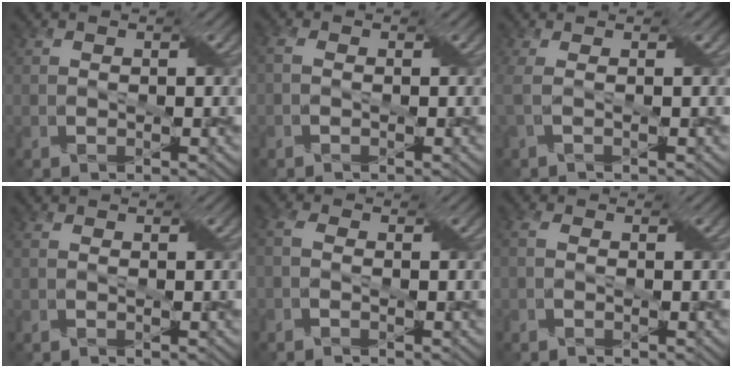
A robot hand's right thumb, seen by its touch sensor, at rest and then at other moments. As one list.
[{"total": 2.0, "force": [-0.1, 1.3, 1.5], "torque": [-0.035, 0.007, -0.009]}, {"total": 2.9, "force": [-0.1, 0.9, 2.8], "torque": [-0.080, 0.003, -0.005]}, {"total": 1.3, "force": [-0.1, 0.8, 1.1], "torque": [-0.023, 0.000, -0.005]}, {"total": 2.0, "force": [-0.6, 0.9, 1.7], "torque": [-0.042, 0.008, -0.021]}, {"total": 1.7, "force": [-0.4, 1.0, 1.4], "torque": [-0.029, 0.007, -0.014]}]